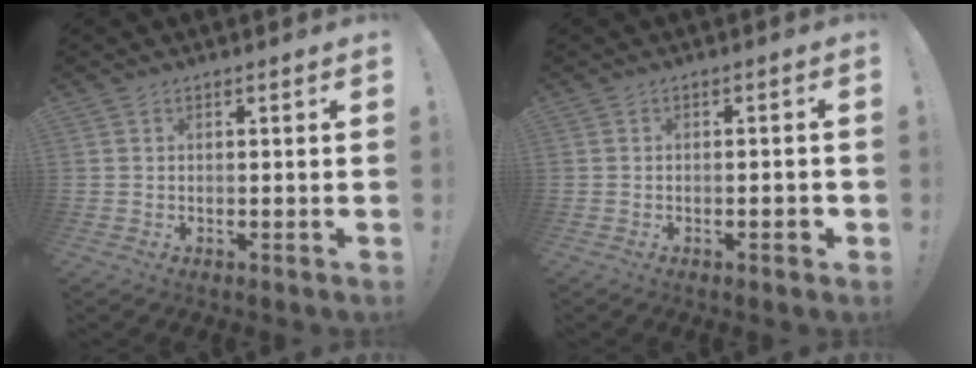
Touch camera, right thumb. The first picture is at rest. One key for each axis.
{"total": 2.5, "fx": -1.2, "fy": 0.7, "fz": 2.1, "tx": -0.025, "ty": 0.006, "tz": -0.020}